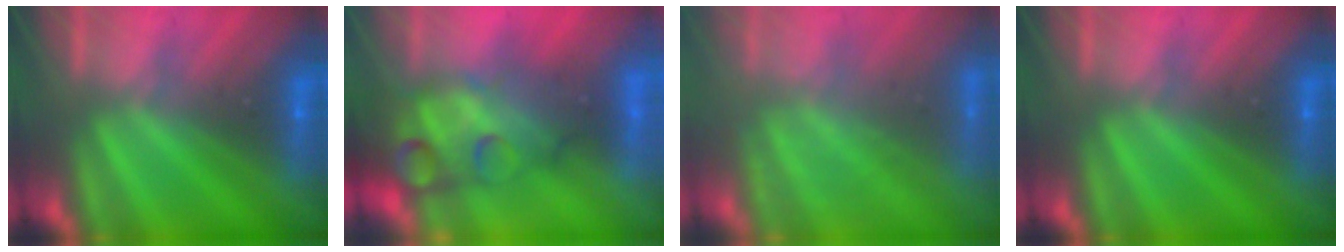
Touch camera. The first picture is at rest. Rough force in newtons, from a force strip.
{"total": 7.7}
{"total": 2.9}
{"total": 0.0}